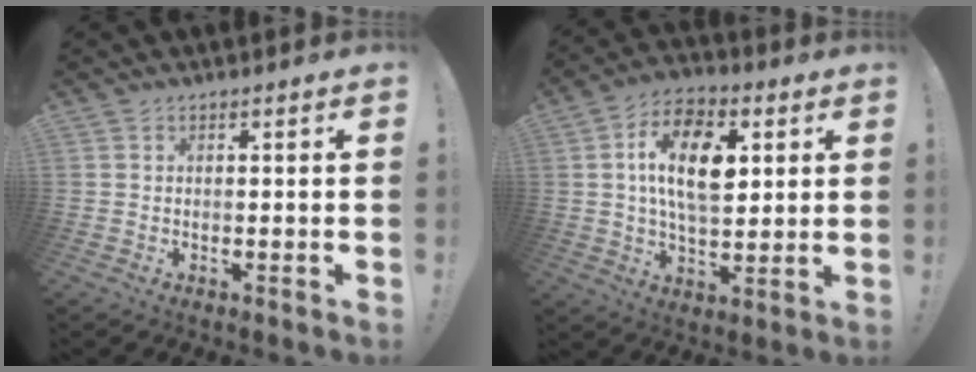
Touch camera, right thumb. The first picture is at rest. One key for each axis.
{"total": 16.0, "fx": 3.8, "fy": 9.1, "fz": 12.6, "tx": -0.221, "ty": 0.003, "tz": 0.065}